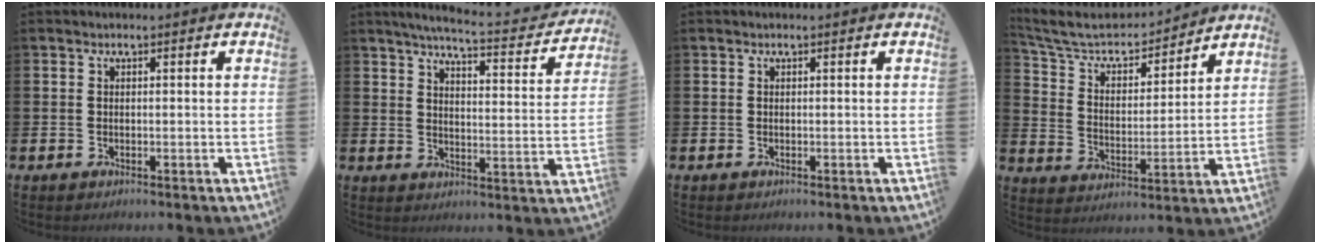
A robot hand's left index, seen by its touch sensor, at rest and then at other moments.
{"total": 5.1, "force": [4.7, 0.1, 1.8], "torque": [-0.045, -0.039, 0.074]}
{"total": 0.0}
{"total": 7.6, "force": [7.0, 2.4, 1.9], "torque": [-0.076, -0.052, 0.120]}